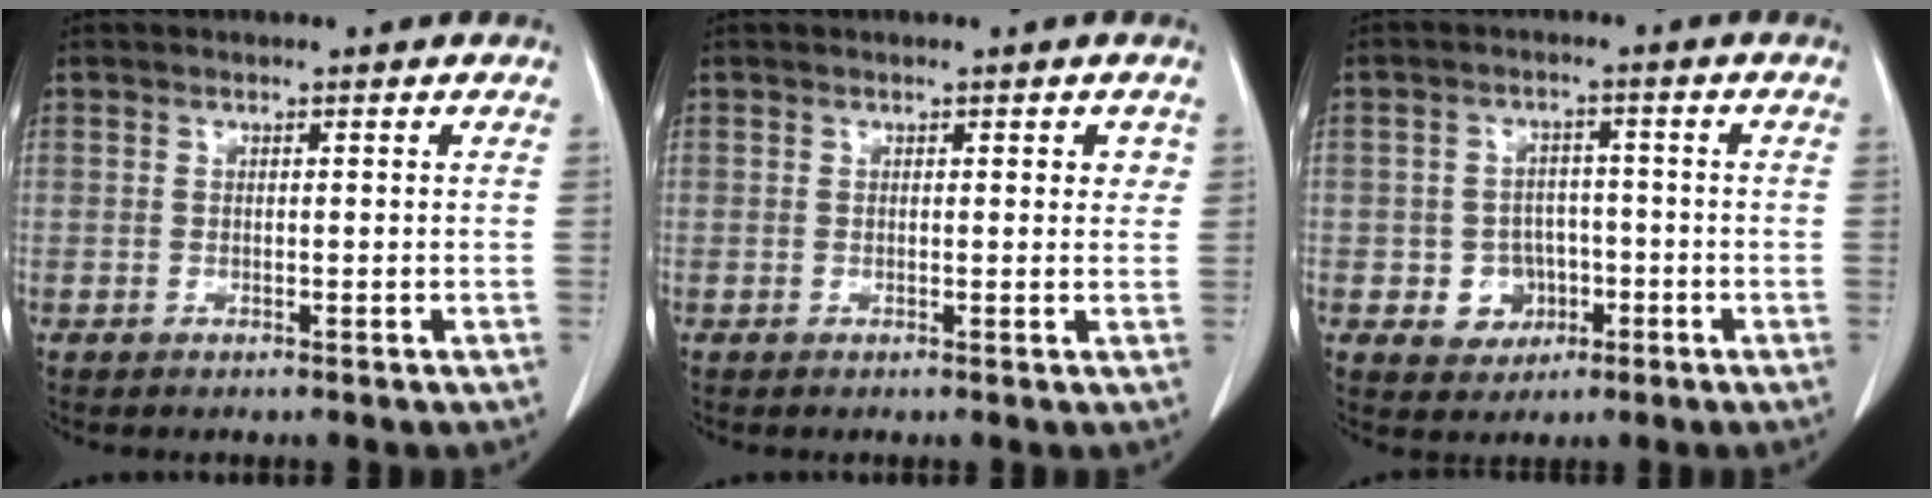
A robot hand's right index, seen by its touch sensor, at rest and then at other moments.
{"total": 1.7, "force": [0.6, 0.8, 1.3], "torque": [-0.009, 0.000, 0.004]}
{"total": 5.1, "force": [-1.4, 4.8, 1.2], "torque": [-0.010, 0.011, -0.009]}